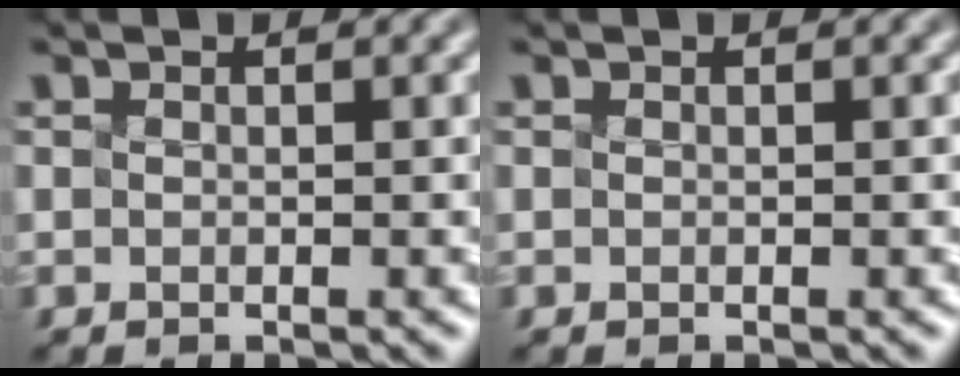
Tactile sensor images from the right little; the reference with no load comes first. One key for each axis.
{"total": 0.0}